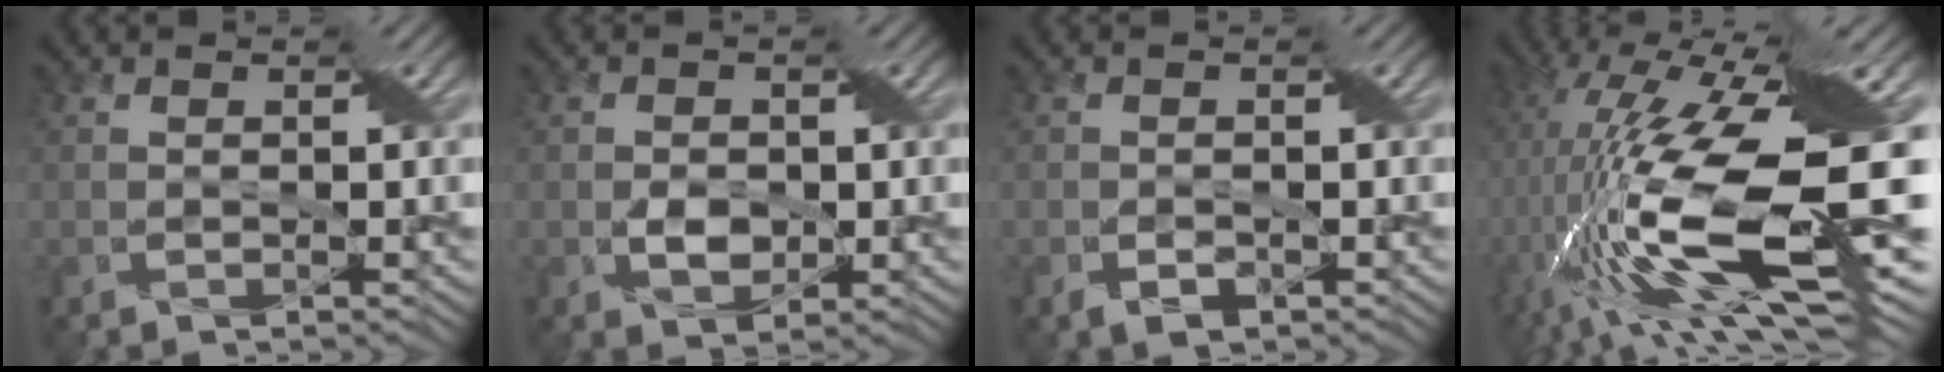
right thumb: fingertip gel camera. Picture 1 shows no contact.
{"total": 2.7, "force": [-0.4, 1.9, 1.9], "torque": [-0.038, -0.004, -0.006]}
{"total": 1.9, "force": [-1.0, 1.1, 1.3], "torque": [-0.026, -0.003, -0.016]}
{"total": 19.2, "force": [-1.0, 6.2, 18.2], "torque": [-0.370, 0.004, -0.022]}